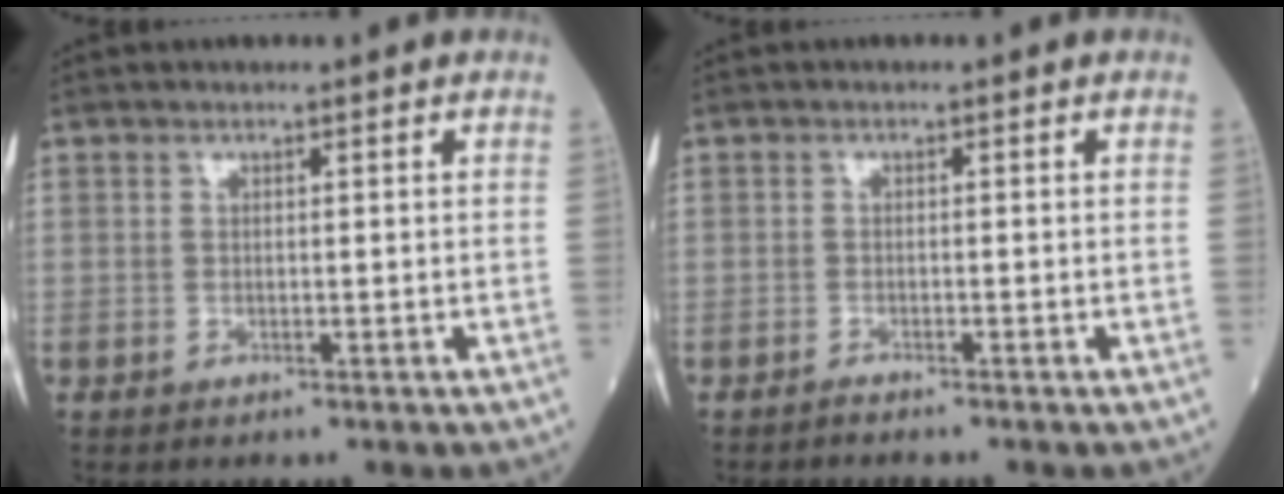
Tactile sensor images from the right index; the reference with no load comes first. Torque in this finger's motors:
{"motor_torque": [-0.07, -0.05, 0.06, 0.01]}